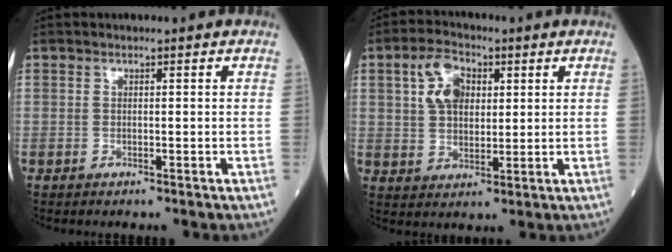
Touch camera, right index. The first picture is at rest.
{"total": 7.3, "force": [2.6, 4.4, 5.2], "torque": [-0.109, 0.017, 0.053]}